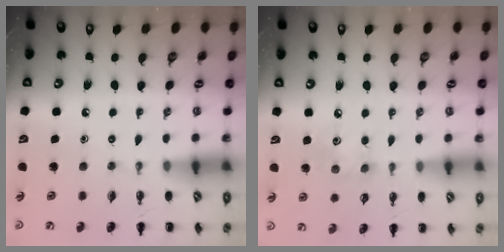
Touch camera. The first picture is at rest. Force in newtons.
{"total": 5.1, "press": 5.0, "slide": 0.9}